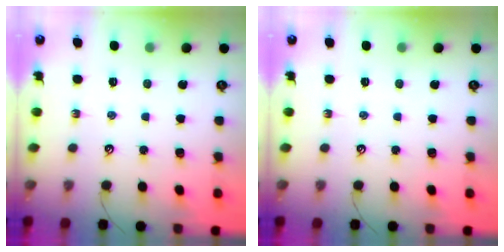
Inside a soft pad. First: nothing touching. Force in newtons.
{"total": 0.0}